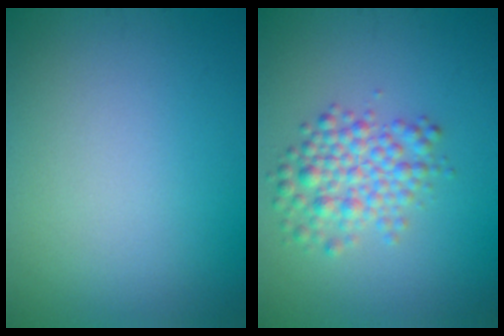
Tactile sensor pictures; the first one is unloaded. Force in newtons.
{"total": 3.9, "press": 3.9, "slide": 0.1}